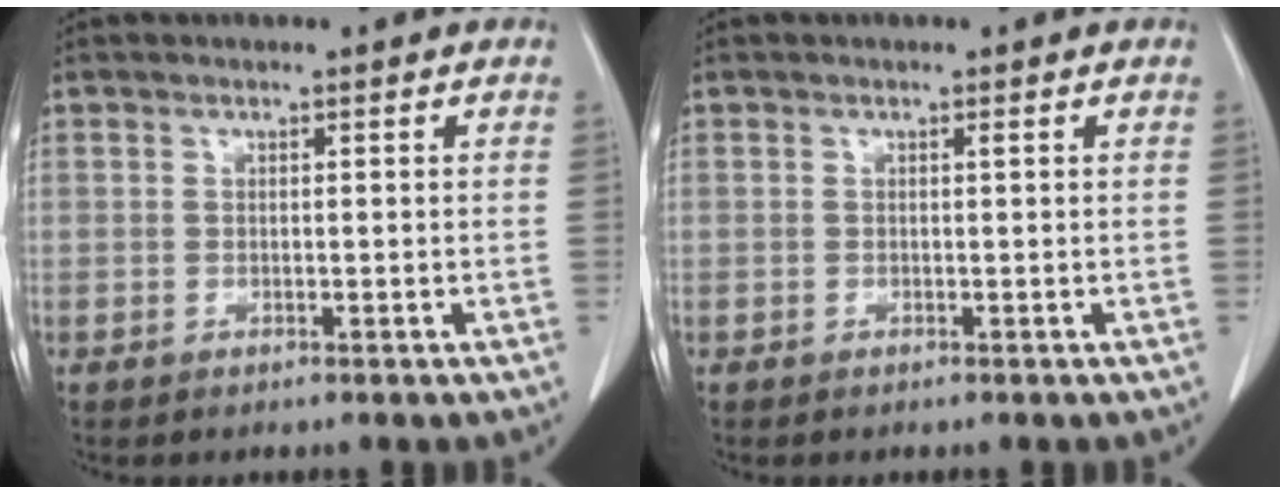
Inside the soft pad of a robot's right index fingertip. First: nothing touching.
{"total": 0.0}